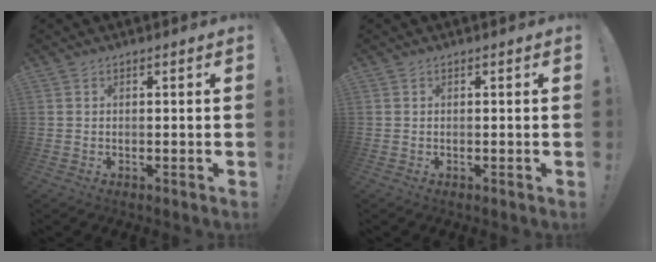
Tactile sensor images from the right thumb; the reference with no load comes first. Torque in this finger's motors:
{"motor_torque": [0.00, 0.00, 0.00, 0.00, 0.00]}